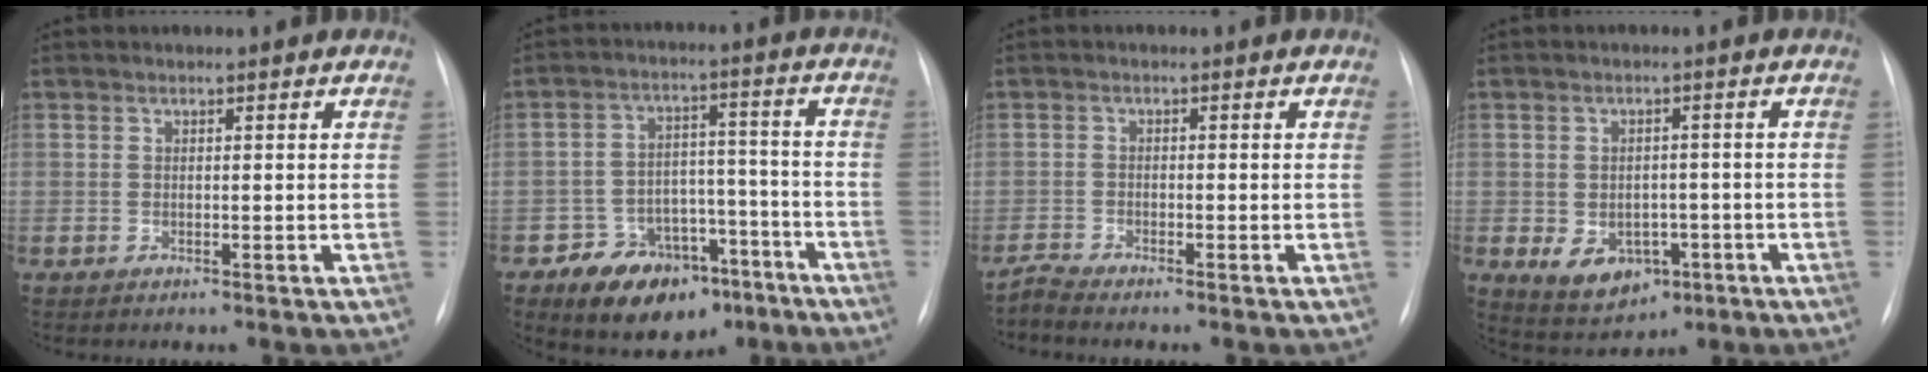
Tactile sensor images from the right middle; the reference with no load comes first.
{"total": 11.7, "force": [-7.2, 7.4, 5.4], "torque": [-0.076, 0.029, -0.102]}
{"total": 1.8, "force": [-1.7, -0.6, 0.0], "torque": [-0.002, -0.009, -0.038]}
{"total": 6.8, "force": [-2.4, 5.1, 3.9], "torque": [-0.065, 0.008, -0.021]}